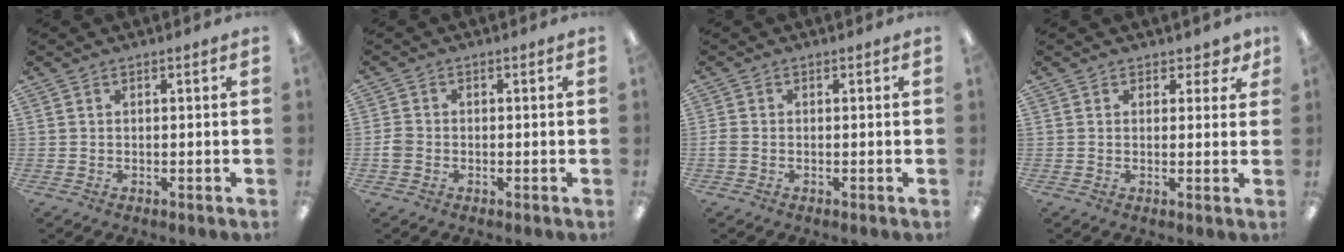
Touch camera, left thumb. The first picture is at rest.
{"total": 2.6, "force": [-0.9, 2.1, 1.2], "torque": [-0.019, 0.006, -0.015]}
{"total": 1.4, "force": [-0.4, 1.1, 0.9], "torque": [-0.015, 0.003, -0.007]}
{"total": 2.8, "force": [1.7, 2.1, 0.8], "torque": [0.007, -0.006, 0.027]}